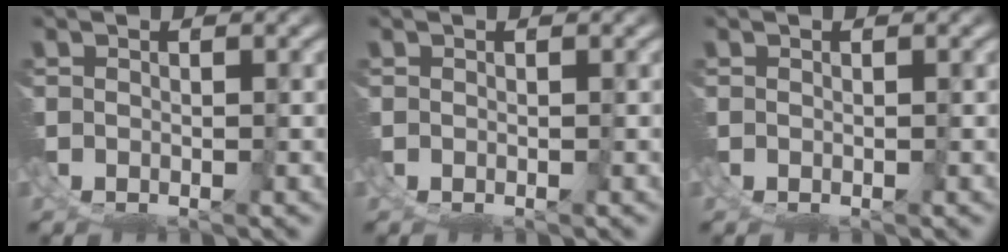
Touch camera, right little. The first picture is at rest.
{"total": 0.0}
{"total": 0.0}